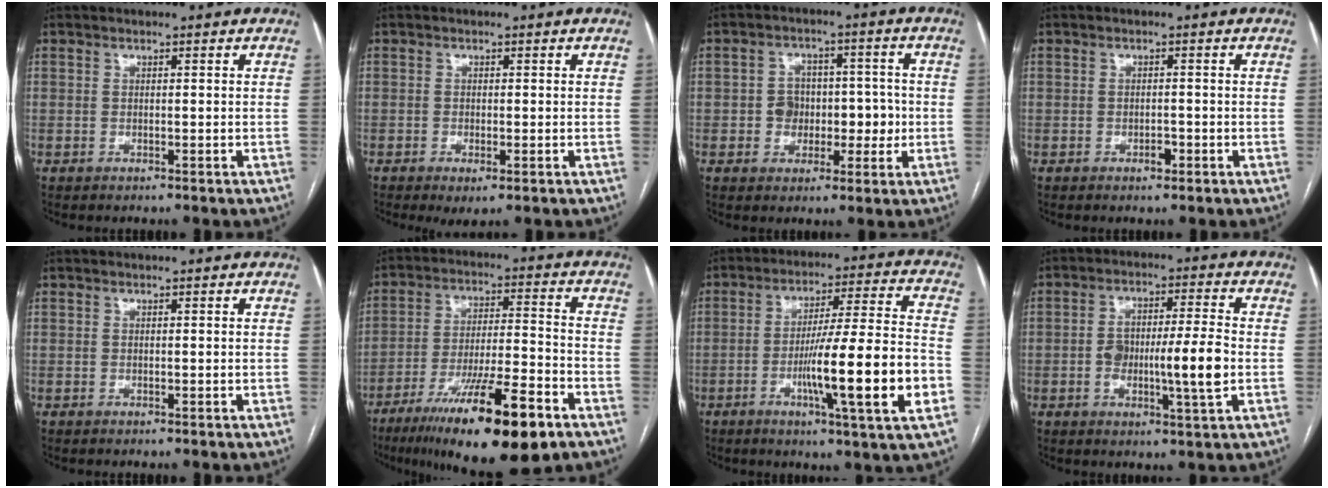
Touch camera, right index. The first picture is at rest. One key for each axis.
{"total": 2.4, "fx": -1.1, "fy": 0.8, "fz": 2.1, "tx": -0.030, "ty": -0.003, "tz": -0.011}
{"total": 6.6, "fx": -0.9, "fy": 5.3, "fz": 3.7, "tx": -0.041, "ty": 0.029, "tz": -0.011}
{"total": 1.5, "fx": -0.8, "fy": 0.8, "fz": 1.0, "tx": -0.014, "ty": 0.002, "tz": -0.010}
{"total": 0.0}
{"total": 19.5, "fx": -12.0, "fy": 2.5, "fz": 15.2, "tx": -0.233, "ty": -0.030, "tz": -0.198}
{"total": 17.1, "fx": -4.9, "fy": -0.3, "fz": 16.4, "tx": -0.262, "ty": -0.007, "tz": -0.079}
{"total": 10.0, "fx": -1.7, "fy": 1.3, "fz": 9.8, "tx": -0.172, "ty": 0.007, "tz": -0.029}